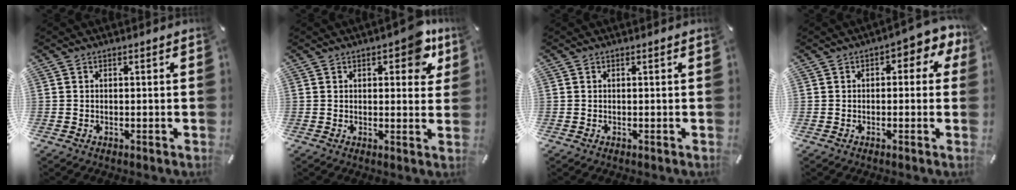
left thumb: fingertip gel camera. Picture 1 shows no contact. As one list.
[{"total": 8.6, "force": [4.3, 4.2, 6.1], "torque": [-0.071, -0.014, 0.069]}, {"total": 0.0}, {"total": 4.5, "force": [0.4, 2.9, 3.4], "torque": [-0.044, 0.006, -0.001]}]